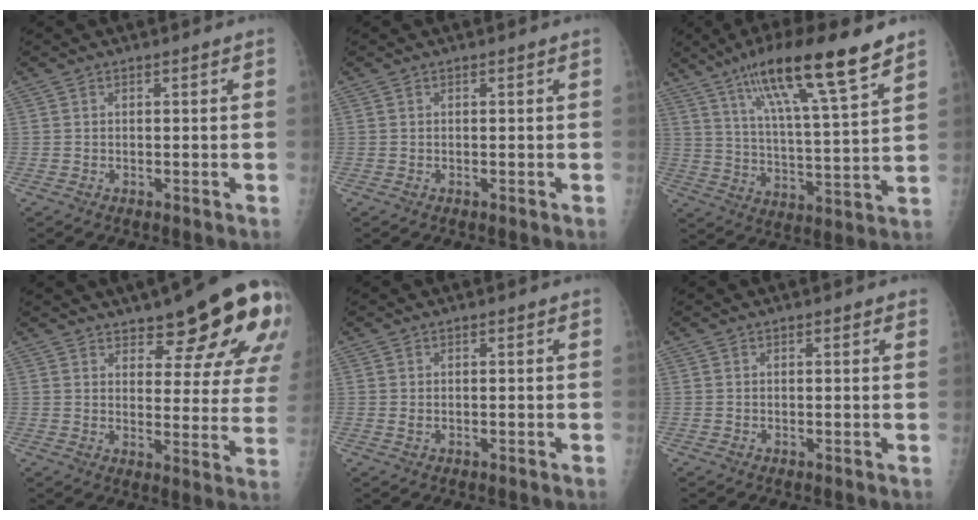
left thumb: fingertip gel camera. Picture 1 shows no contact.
{"total": 0.0}
{"total": 18.7, "force": [11.9, 2.5, 14.2], "torque": [-0.228, -0.043, 0.201]}
{"total": 19.2, "force": [11.8, 6.1, 13.8], "torque": [-0.140, -0.061, 0.149]}
{"total": 0.6, "force": [0.1, 0.4, 0.5], "torque": [-0.008, -0.002, 0.005]}
{"total": 1.0, "force": [0.7, 0.4, 0.7], "torque": [-0.009, -0.001, 0.006]}